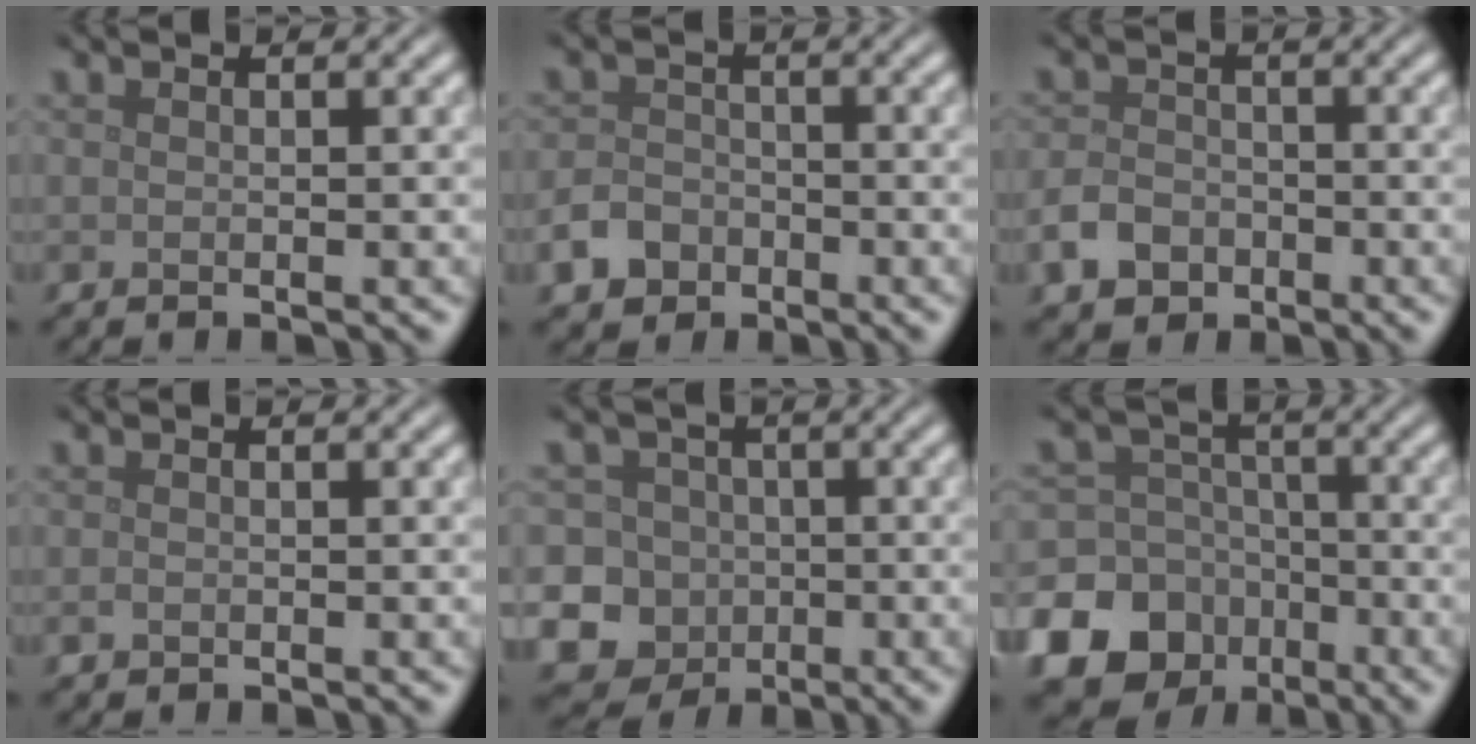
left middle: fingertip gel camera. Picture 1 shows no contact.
{"total": 3.7, "force": [-2.4, 2.7, 1.1], "torque": [-0.016, -0.005, -0.044]}
{"total": 3.5, "force": [-1.9, 2.6, 1.4], "torque": [-0.029, -0.002, -0.041]}
{"total": 0.5, "force": [-0.2, 0.4, 0.2], "torque": [-0.002, -0.004, -0.005]}
{"total": 13.0, "force": [-4.8, 11.6, 3.1], "torque": [-0.078, -0.005, -0.101]}
{"total": 14.8, "force": [-7.2, 12.4, 3.6], "torque": [-0.104, -0.055, -0.137]}